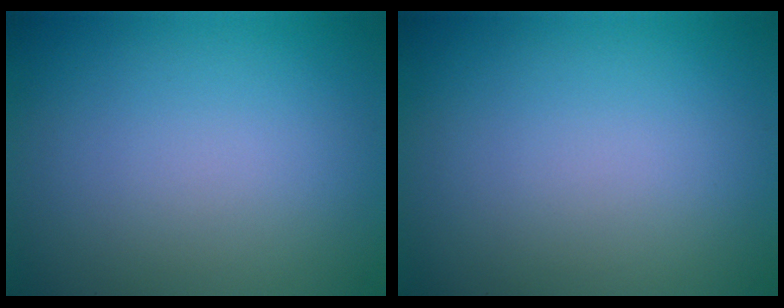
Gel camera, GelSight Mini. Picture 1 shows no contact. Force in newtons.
{"total": 0.0}